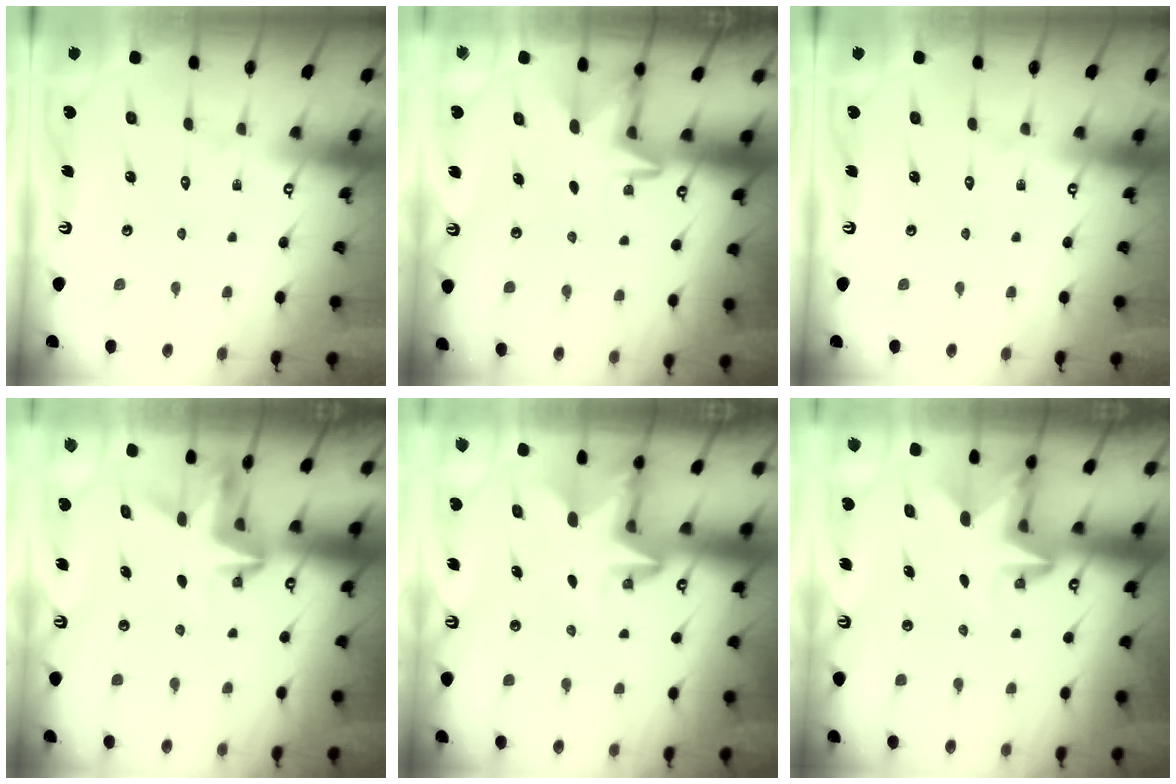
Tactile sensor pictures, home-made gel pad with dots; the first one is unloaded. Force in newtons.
{"total": 3.0, "press": 3.0, "slide": 0.4}
{"total": 0.0}
{"total": 3.8, "press": 3.8, "slide": 0.3}
{"total": 2.8, "press": 2.8, "slide": 0.2}
{"total": 3.0, "press": 3.0, "slide": 0.1}